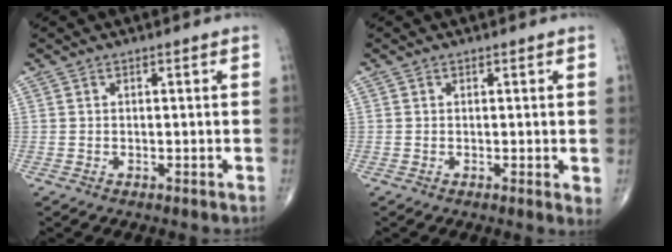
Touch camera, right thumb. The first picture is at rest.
{"total": 1.8, "force": [0.1, 0.5, 1.7], "torque": [-0.029, -0.008, -0.001]}